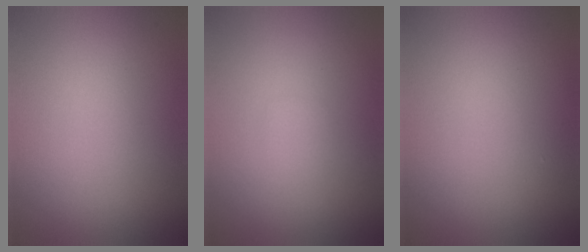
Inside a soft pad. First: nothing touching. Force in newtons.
{"total": 0.5, "press": 0.5, "slide": 0.0}
{"total": 0.0}